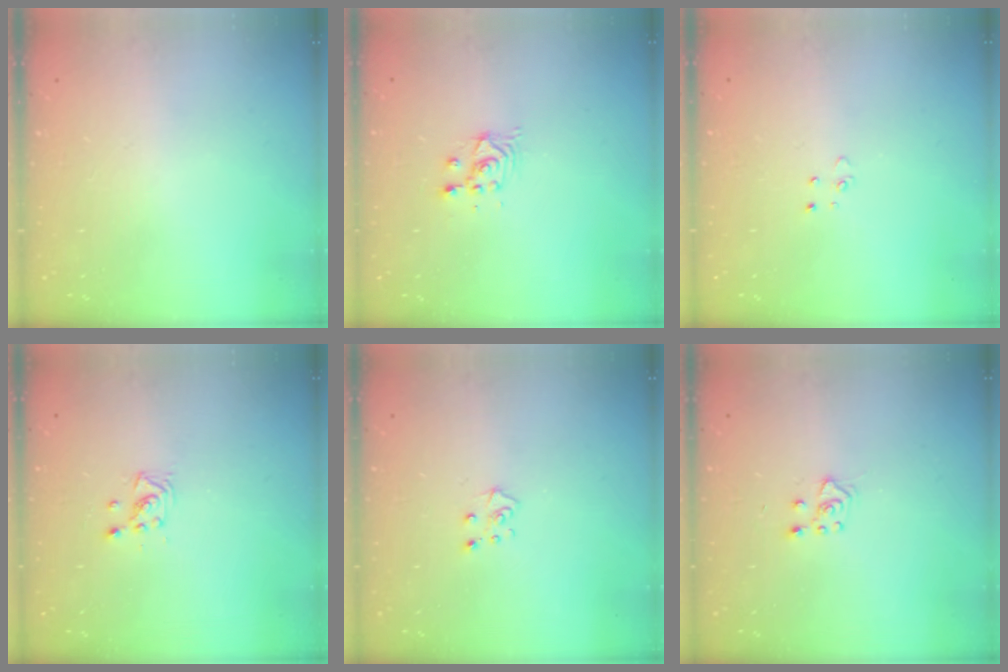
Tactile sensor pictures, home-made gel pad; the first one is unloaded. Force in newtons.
{"total": 2.9, "press": 2.9, "slide": 0.1}
{"total": 2.6, "press": 2.6, "slide": 0.2}
{"total": 3.6, "press": 3.6, "slide": 0.3}
{"total": 5.1, "press": 5.1, "slide": 0.4}
{"total": 4.9, "press": 4.8, "slide": 0.8}